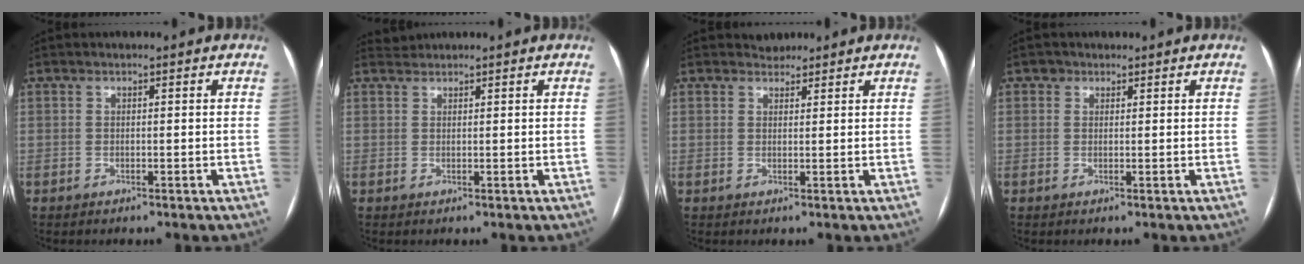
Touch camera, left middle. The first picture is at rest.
{"total": 1.1, "force": [1.0, 0.0, -0.4], "torque": [-0.002, 0.011, 0.023]}
{"total": 1.6, "force": [1.4, 0.7, -0.3], "torque": [0.004, 0.004, 0.020]}
{"total": 1.1, "force": [0.6, 0.9, 0.0], "torque": [0.007, -0.001, 0.006]}